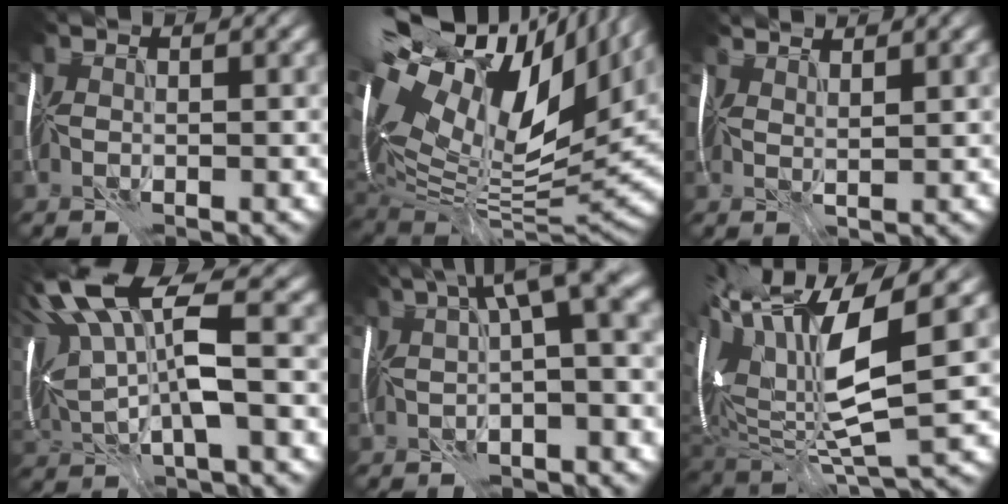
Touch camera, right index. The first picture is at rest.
{"total": 17.0, "force": [5.2, 8.3, 13.9], "torque": [-0.270, 0.010, 0.117]}
{"total": 3.6, "force": [3.3, 0.7, 1.2], "torque": [-0.023, 0.023, 0.037]}
{"total": 11.8, "force": [3.6, 3.9, 10.6], "torque": [-0.237, 0.022, 0.072]}
{"total": 8.7, "force": [2.5, 2.5, 8.0], "torque": [-0.115, 0.034, 0.044]}
{"total": 10.6, "force": [2.9, 3.3, 9.7], "torque": [-0.229, 0.009, 0.069]}